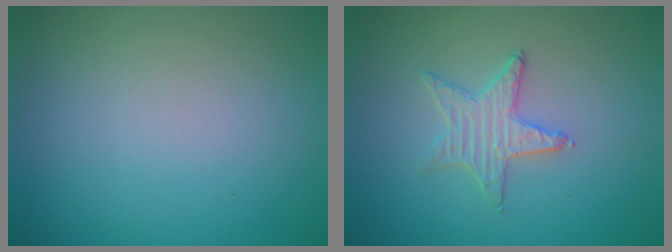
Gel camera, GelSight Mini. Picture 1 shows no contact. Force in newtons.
{"total": 1.6, "press": 1.6, "slide": 0.2}